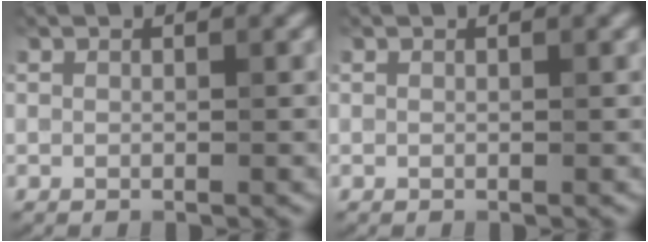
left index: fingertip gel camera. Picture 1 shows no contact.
{"total": 0.0}